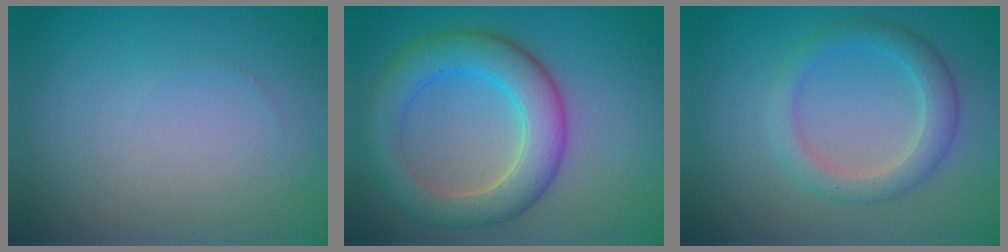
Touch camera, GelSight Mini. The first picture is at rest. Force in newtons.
{"total": 6.1, "press": 6.1, "slide": 0.4}
{"total": 3.0, "press": 3.0, "slide": 0.1}